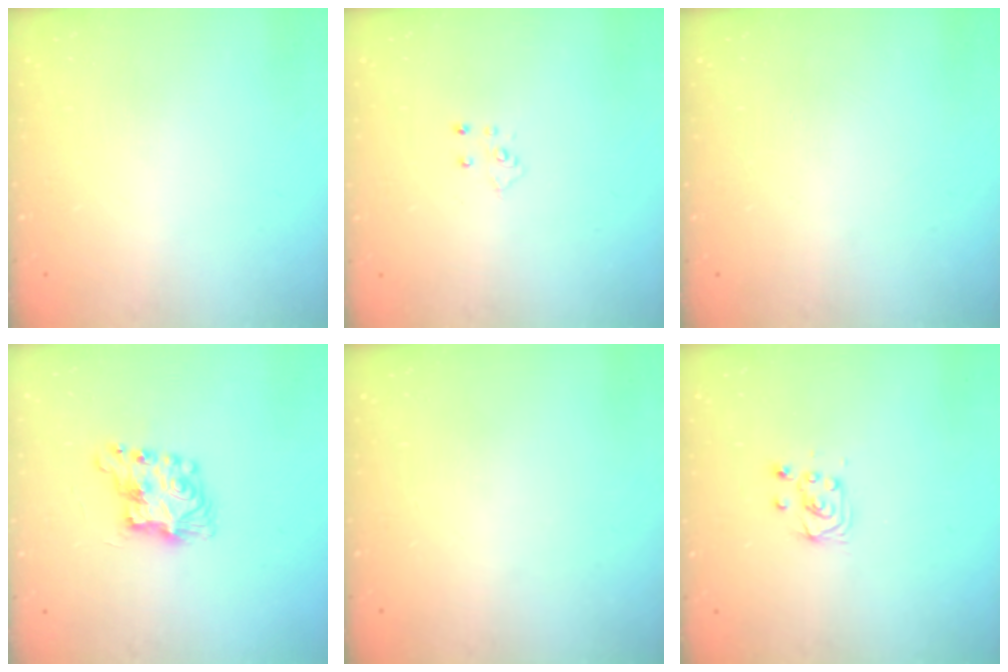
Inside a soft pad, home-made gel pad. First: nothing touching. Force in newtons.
{"total": 4.2, "press": 4.2, "slide": 0.4}
{"total": 0.0}
{"total": 7.3, "press": 7.3, "slide": 0.1}
{"total": 0.0}
{"total": 5.2, "press": 5.2, "slide": 0.5}